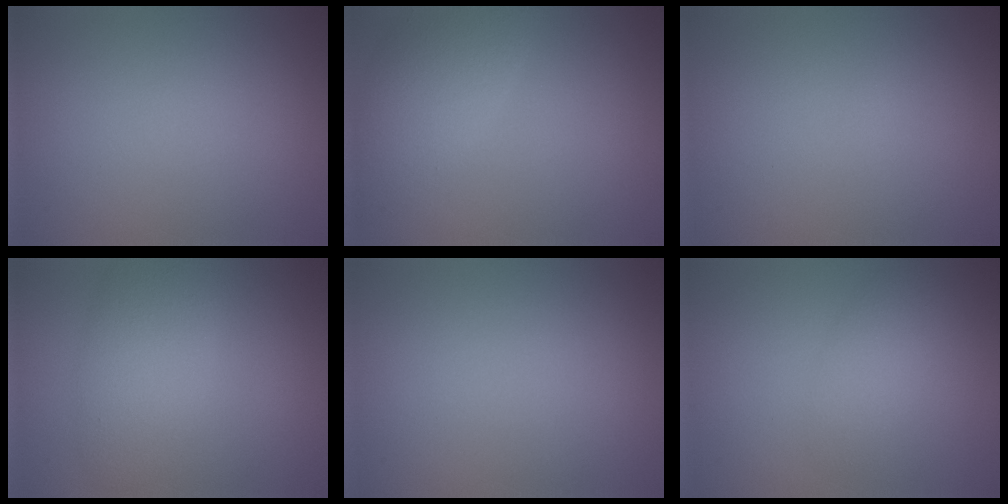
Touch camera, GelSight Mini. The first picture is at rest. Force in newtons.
{"total": 4.8, "press": 4.8, "slide": 0.5}
{"total": 0.0}
{"total": 4.5, "press": 4.5, "slide": 0.2}
{"total": 0.0}
{"total": 2.2, "press": 2.2, "slide": 0.1}